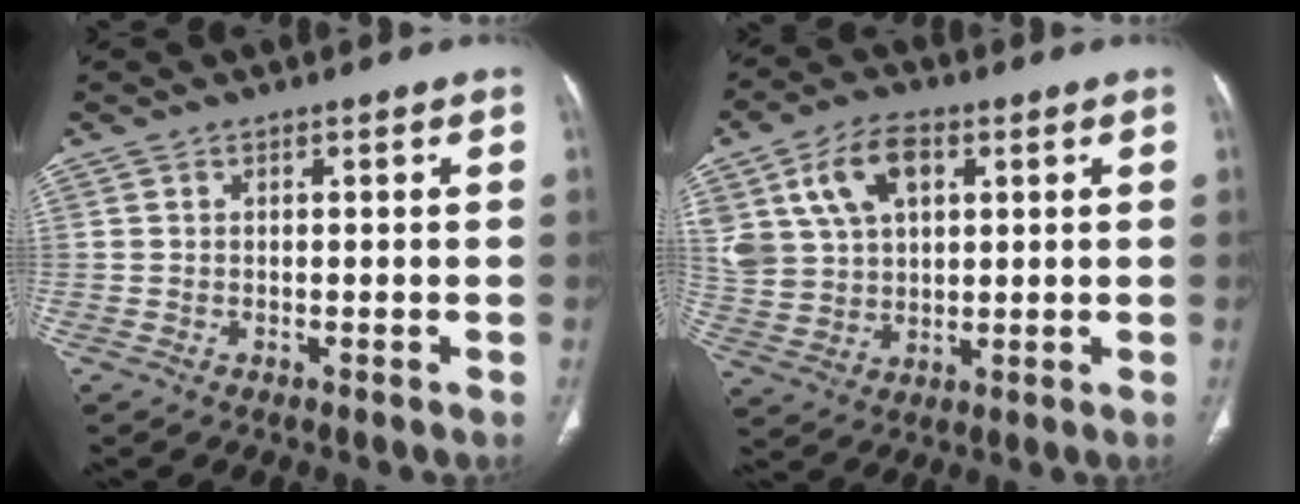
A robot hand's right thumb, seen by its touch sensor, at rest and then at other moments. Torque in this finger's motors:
{"motor_torque": [0.14, 0.18, 0.72, 1.17, 0.12]}